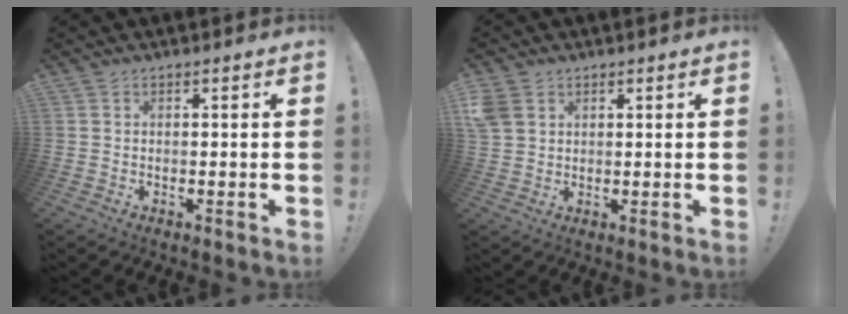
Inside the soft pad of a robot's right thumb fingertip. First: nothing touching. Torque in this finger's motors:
{"motor_torque": [0.75, 0.99, 0.33, 0.26, 0.00]}